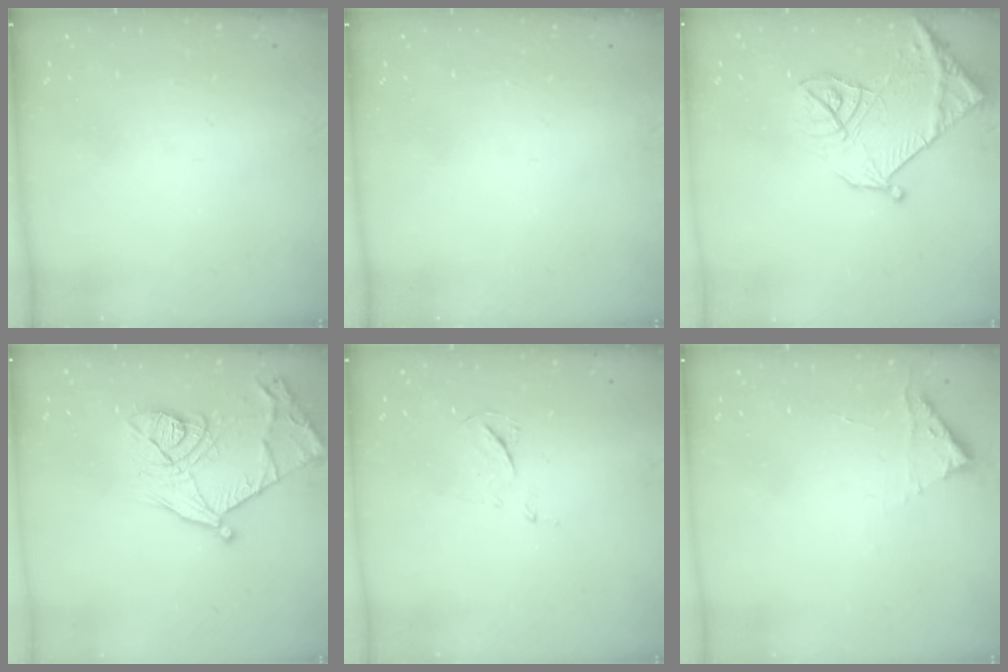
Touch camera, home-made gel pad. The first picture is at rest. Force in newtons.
{"total": 0.0}
{"total": 14.4, "press": 14.3, "slide": 1.6}
{"total": 17.1, "press": 17.1, "slide": 1.2}
{"total": 5.6, "press": 5.6, "slide": 0.8}
{"total": 2.8, "press": 2.8, "slide": 0.3}